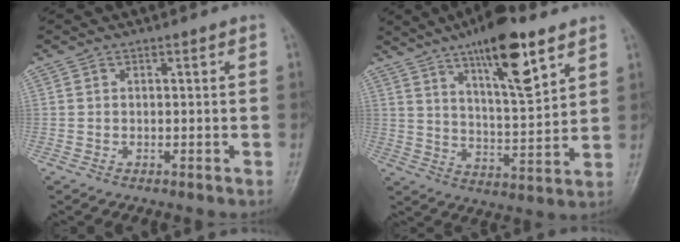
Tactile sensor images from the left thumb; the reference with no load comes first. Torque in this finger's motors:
{"motor_torque": [2.45, 1.33, 1.62, -1.15, 0.43]}